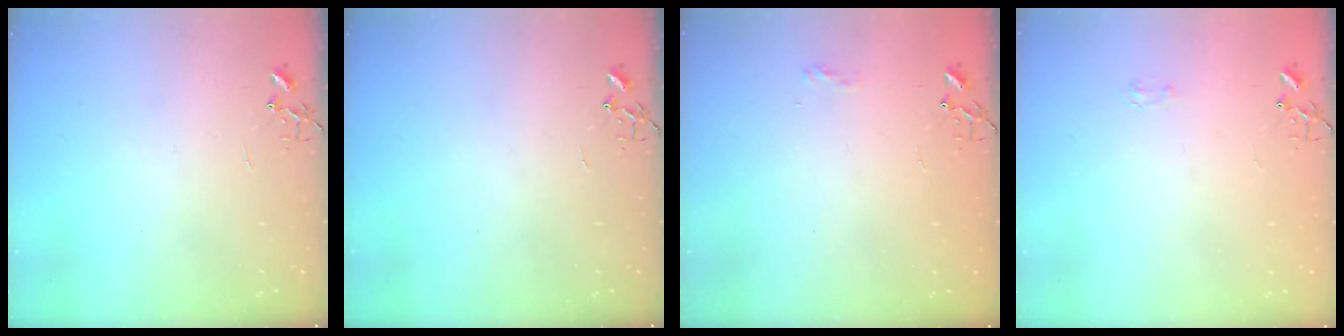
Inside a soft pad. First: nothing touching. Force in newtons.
{"total": 0.0}
{"total": 5.9, "press": 5.9, "slide": 0.8}
{"total": 4.1, "press": 4.0, "slide": 0.7}